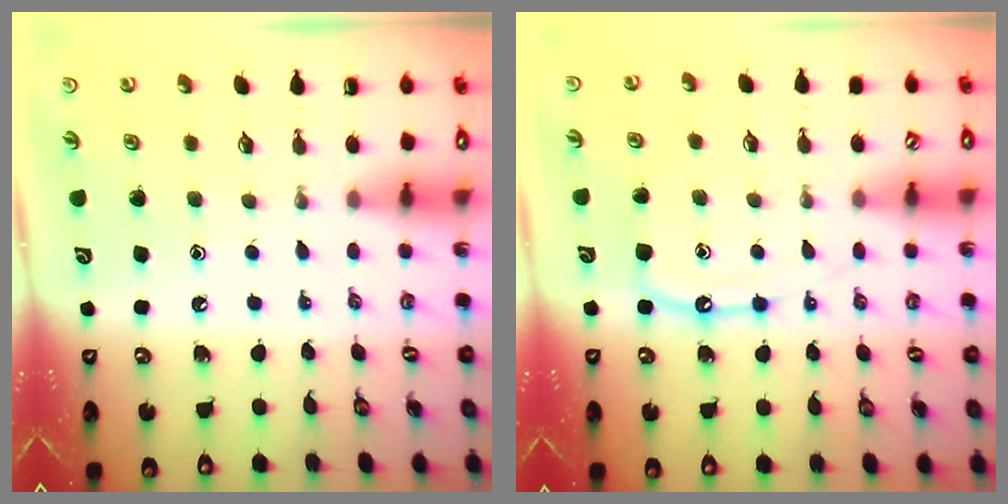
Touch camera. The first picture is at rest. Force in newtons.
{"total": 9.2, "press": 9.2, "slide": 0.8}